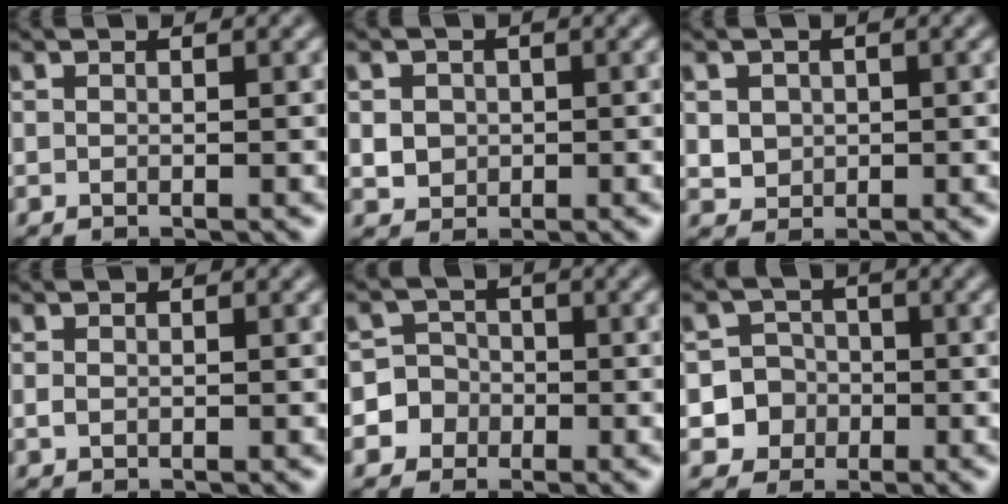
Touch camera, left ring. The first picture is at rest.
{"total": 2.2, "force": [0.2, 2.0, 0.9], "torque": [-0.015, 0.001, 0.007]}
{"total": 2.2, "force": [0.5, 2.0, 0.9], "torque": [-0.023, 0.002, 0.021]}
{"total": 0.5, "force": [0.0, 0.4, 0.3], "torque": [-0.005, -0.003, 0.000]}
{"total": 5.6, "force": [-2.2, 5.1, 0.3], "torque": [0.012, 0.009, -0.056]}
{"total": 6.2, "force": [-2.0, 5.8, 0.7], "torque": [0.008, 0.007, -0.054]}